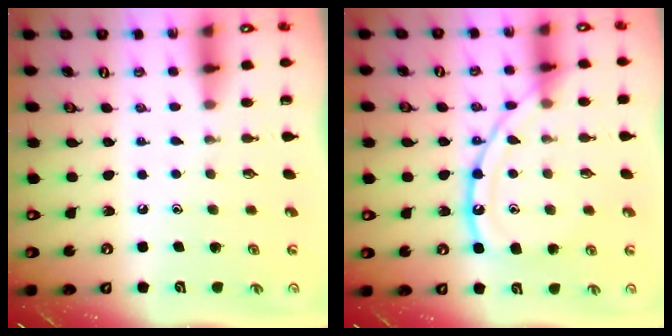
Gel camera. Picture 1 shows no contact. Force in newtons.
{"total": 13.9, "press": 13.9, "slide": 1.2}